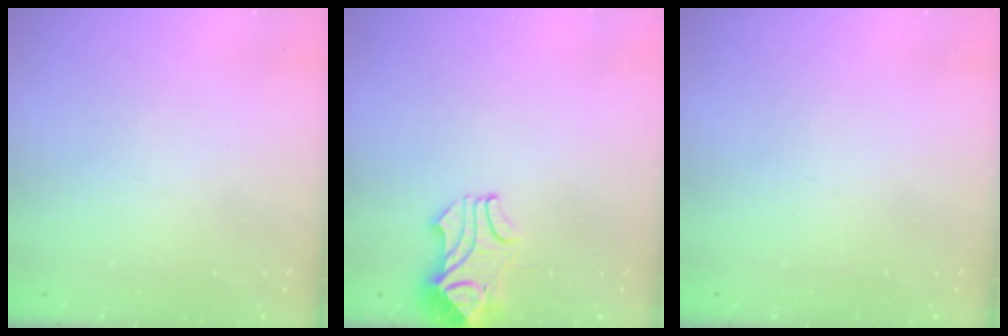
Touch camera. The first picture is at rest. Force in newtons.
{"total": 2.3, "press": 2.2, "slide": 0.8}
{"total": 0.0}